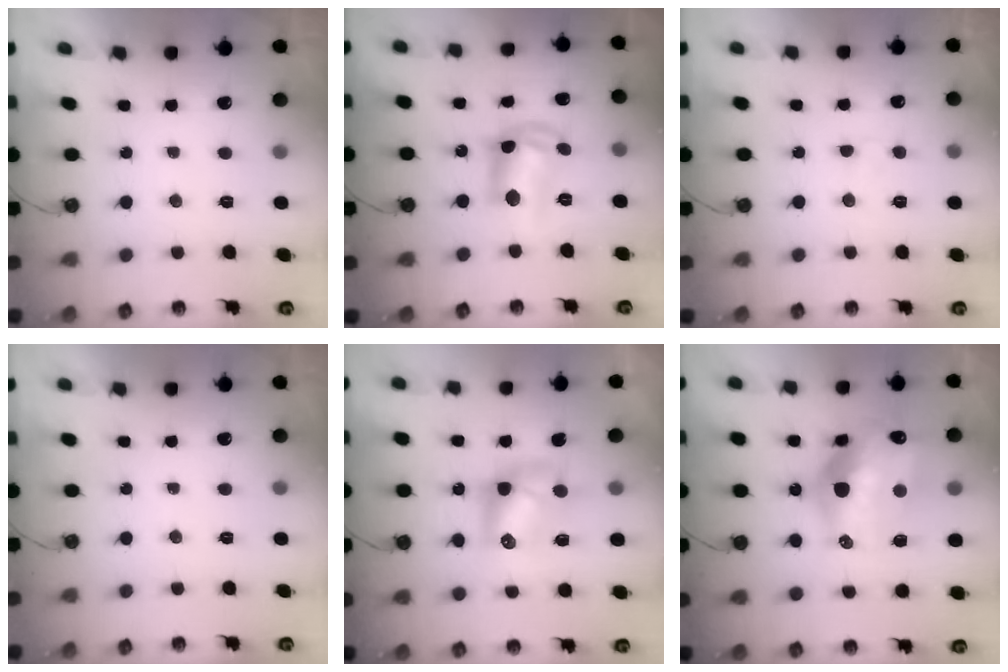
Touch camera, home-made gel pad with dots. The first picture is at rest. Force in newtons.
{"total": 13.0, "press": 12.9, "slide": 1.1}
{"total": 2.5, "press": 2.5, "slide": 0.4}
{"total": 0.0}
{"total": 8.8, "press": 8.8, "slide": 0.8}
{"total": 20.1, "press": 20.0, "slide": 1.9}